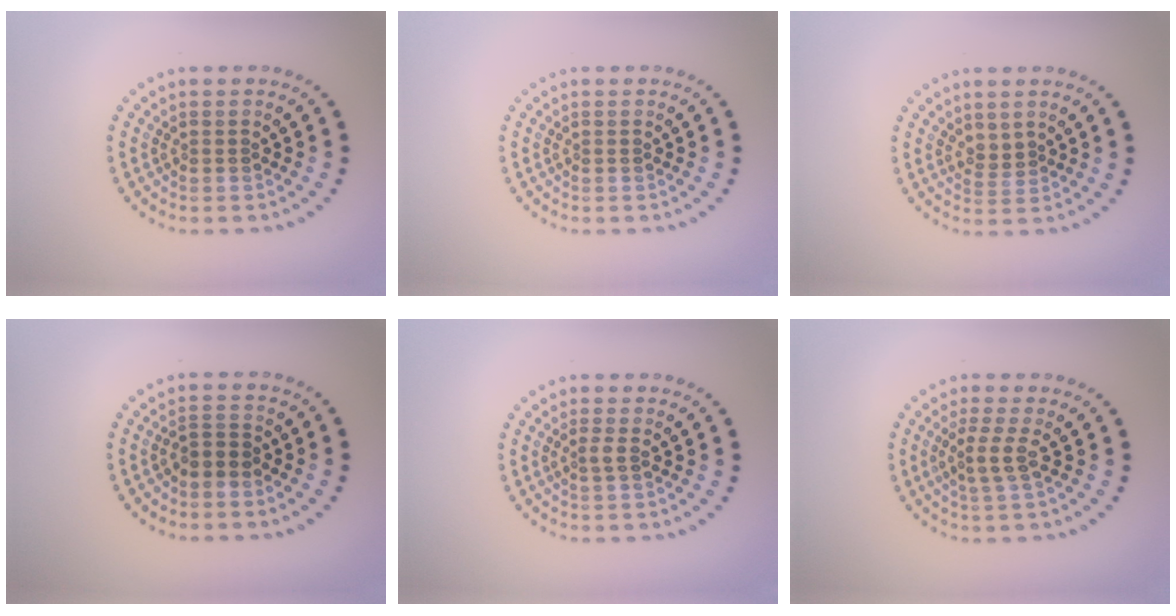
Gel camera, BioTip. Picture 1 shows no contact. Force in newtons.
{"total": 0.0}
{"total": 1.2, "press": 0.9, "slide": 0.8}
{"total": 1.7, "press": 1.3, "slide": 1.1}
{"total": 0.9, "press": 0.6, "slide": 0.7}
{"total": 2.1, "press": 1.5, "slide": 1.4}